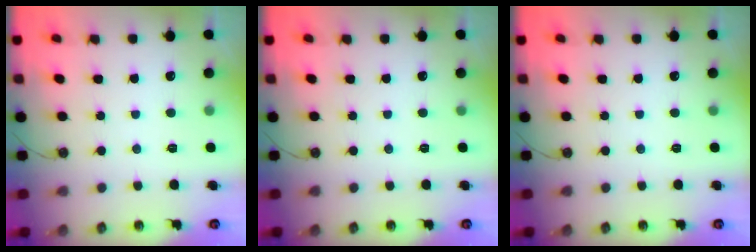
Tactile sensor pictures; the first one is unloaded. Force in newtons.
{"total": 0.0}
{"total": 0.0}